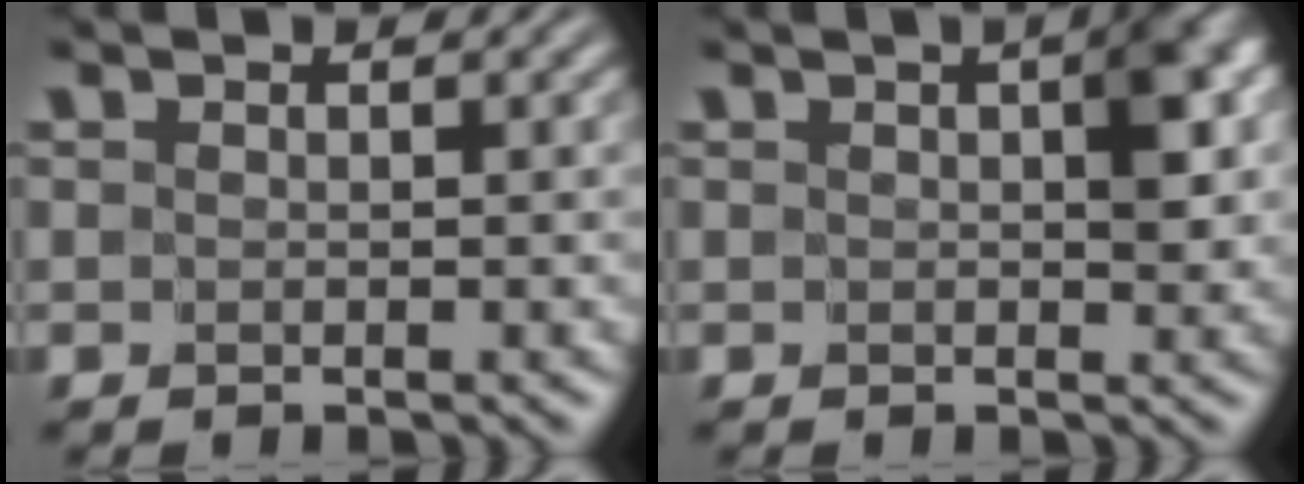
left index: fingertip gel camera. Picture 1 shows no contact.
{"total": 3.6, "force": [0.5, 1.8, 3.0], "torque": [-0.034, 0.005, 0.002]}